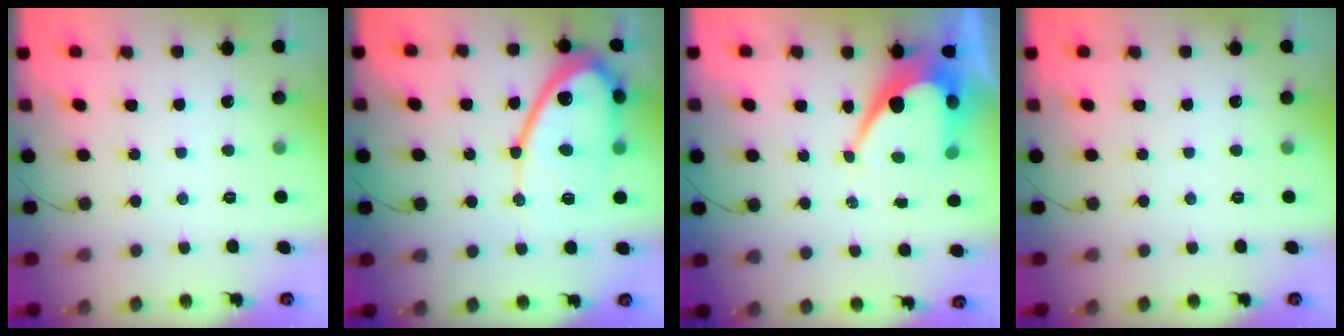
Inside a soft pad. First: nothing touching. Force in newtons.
{"total": 14.6, "press": 14.6, "slide": 1.1}
{"total": 11.0, "press": 11.0, "slide": 0.7}
{"total": 0.0}